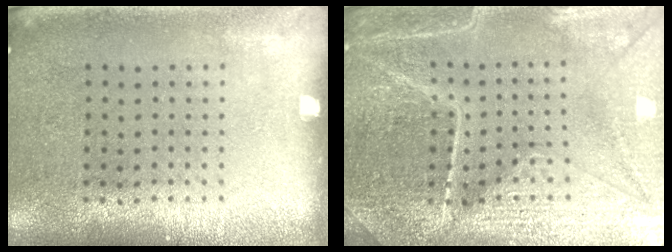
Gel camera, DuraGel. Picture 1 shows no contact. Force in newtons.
{"total": 5.1, "press": 4.8, "slide": 1.7}